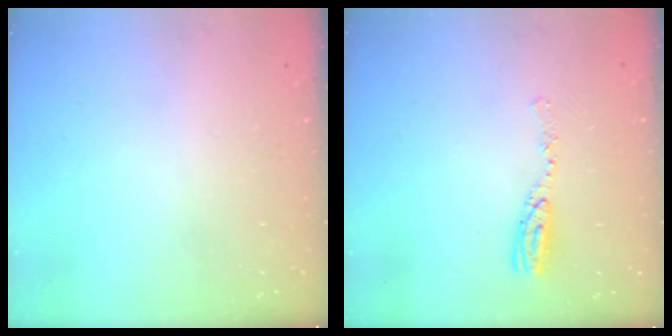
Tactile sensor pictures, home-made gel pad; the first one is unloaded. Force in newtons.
{"total": 8.1, "press": 8.1, "slide": 0.6}